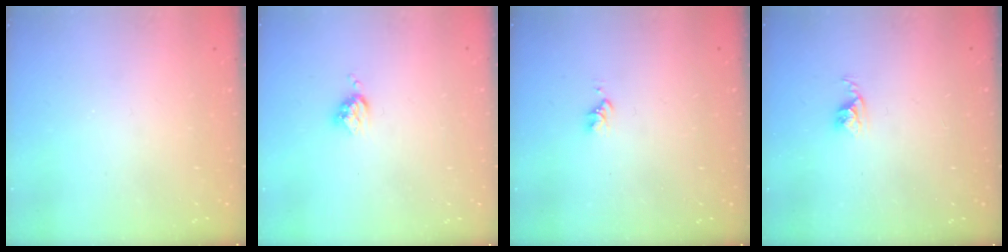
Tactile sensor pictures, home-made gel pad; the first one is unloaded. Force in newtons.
{"total": 3.5, "press": 3.5, "slide": 0.4}
{"total": 2.6, "press": 2.6, "slide": 0.4}
{"total": 2.5, "press": 2.5, "slide": 0.4}